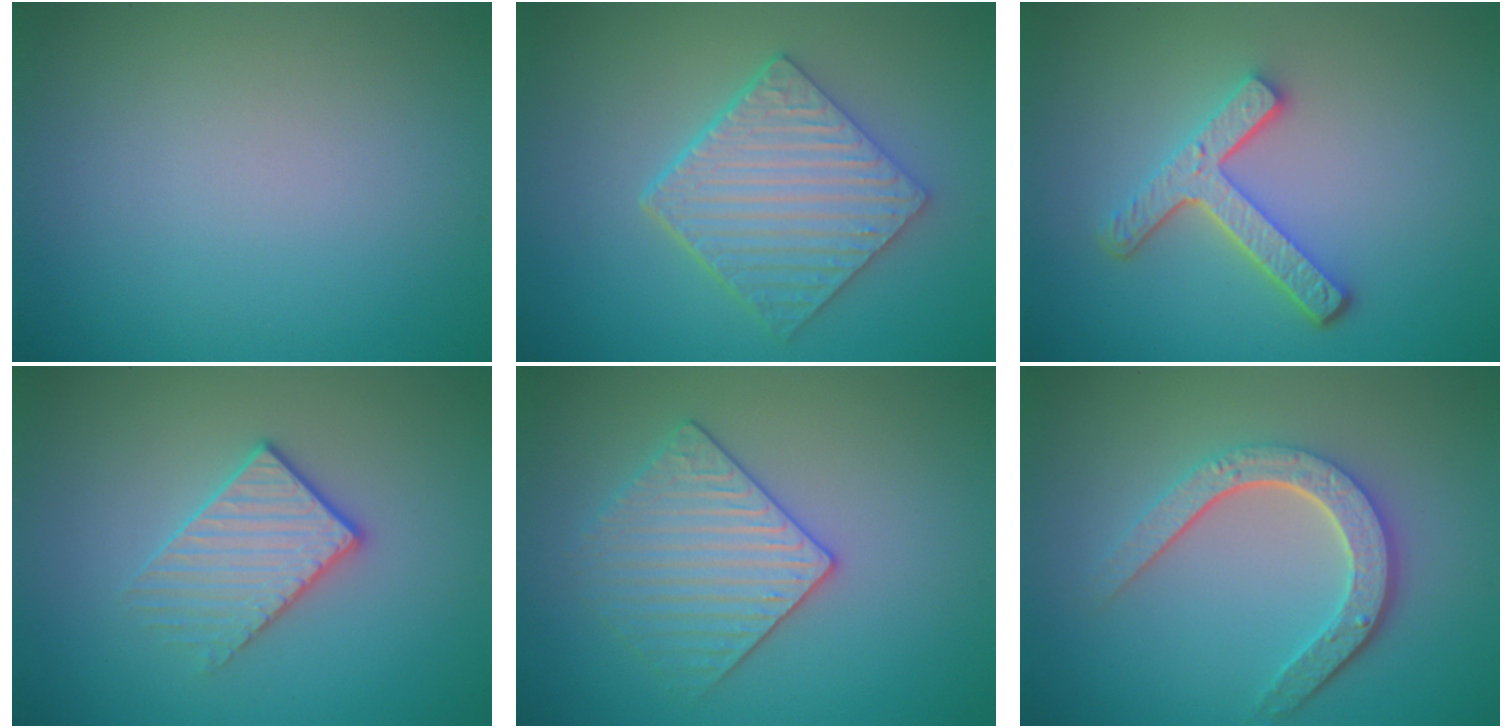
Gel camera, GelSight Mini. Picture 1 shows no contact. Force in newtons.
{"total": 5.6, "press": 4.5, "slide": 3.4}
{"total": 4.3, "press": 3.3, "slide": 2.8}
{"total": 2.6, "press": 2.3, "slide": 1.2}
{"total": 3.3, "press": 3.3, "slide": 0.2}
{"total": 4.8, "press": 3.6, "slide": 3.2}